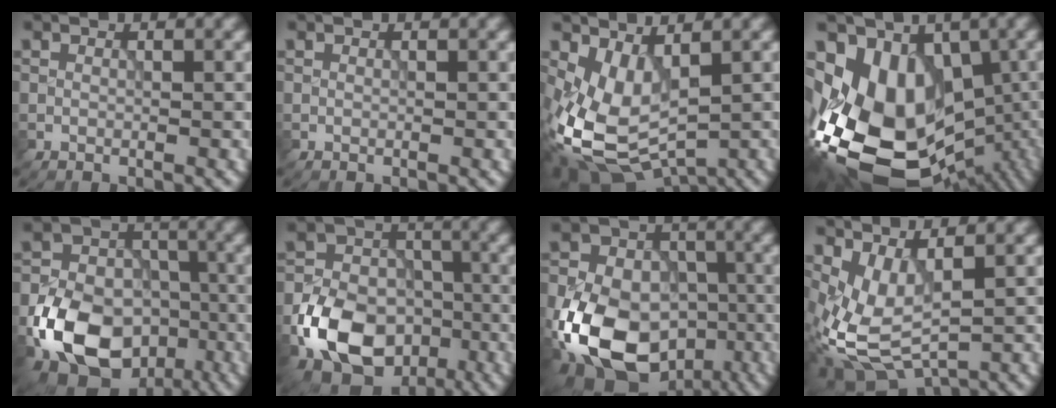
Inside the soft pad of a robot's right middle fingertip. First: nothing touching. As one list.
[{"total": 0.0}, {"total": 7.3, "force": [-0.1, 4.4, 5.8], "torque": [-0.130, -0.016, 0.004]}, {"total": 16.7, "force": [-4.2, 11.6, 11.3], "torque": [-0.188, -0.005, -0.054]}, {"total": 11.5, "force": [-4.7, 8.1, 6.5], "torque": [-0.128, -0.017, -0.089]}, {"total": 10.1, "force": [-4.2, 7.2, 5.7], "torque": [-0.107, -0.013, -0.082]}, {"total": 14.9, "force": [-5.9, 10.3, 9.0], "torque": [-0.169, -0.012, -0.113]}, {"total": 5.1, "force": [0.2, 2.6, 4.4], "torque": [-0.101, -0.010, 0.009]}]